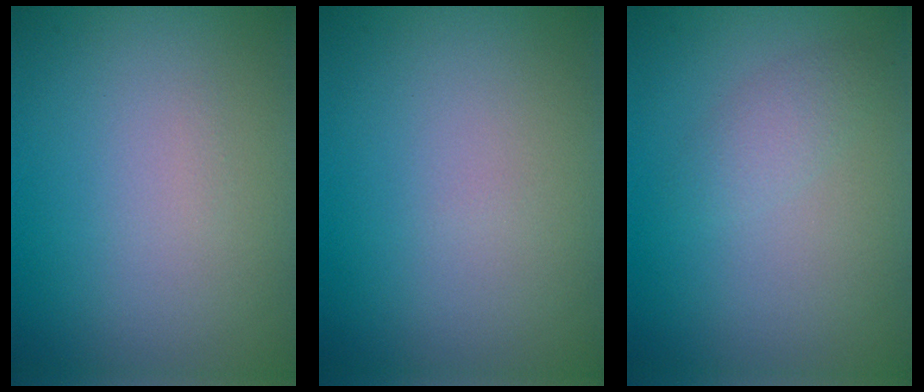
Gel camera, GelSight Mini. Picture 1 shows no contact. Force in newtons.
{"total": 0.0}
{"total": 1.6, "press": 1.6, "slide": 0.1}